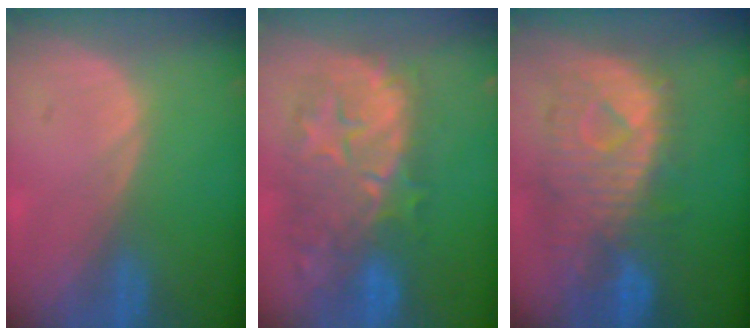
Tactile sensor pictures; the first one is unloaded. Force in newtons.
{"total": 11.3, "press": 10.4, "slide": 4.3}
{"total": 10.7, "press": 9.5, "slide": 4.9}